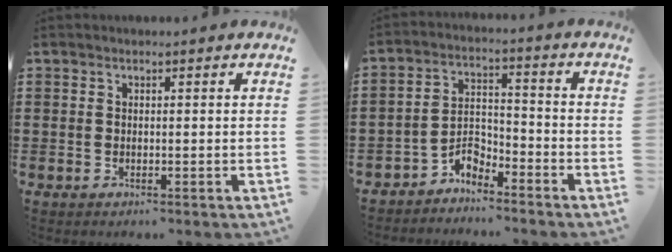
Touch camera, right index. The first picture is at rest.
{"total": 4.4, "force": [-3.9, 1.6, 1.3], "torque": [-0.034, 0.009, -0.080]}